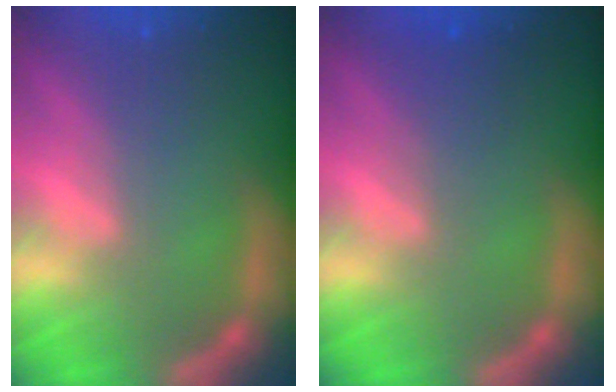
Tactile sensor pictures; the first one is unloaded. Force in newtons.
{"total": 2.0}